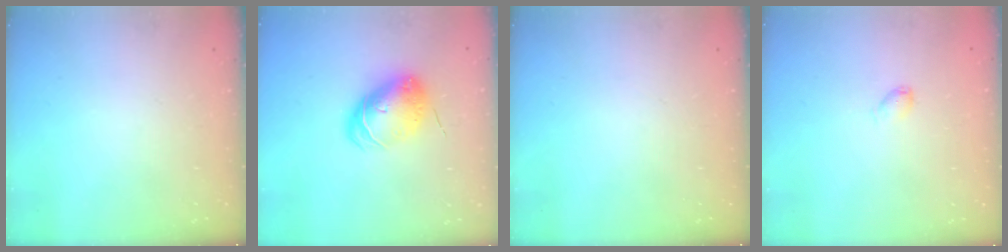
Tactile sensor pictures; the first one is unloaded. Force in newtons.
{"total": 10.4, "press": 10.3, "slide": 0.8}
{"total": 0.0}
{"total": 2.9, "press": 2.9, "slide": 0.4}